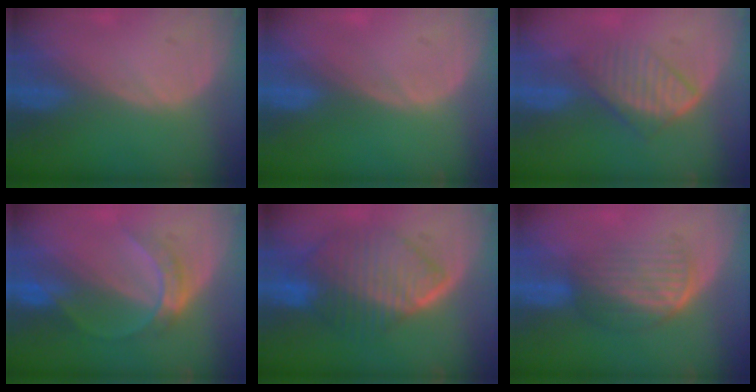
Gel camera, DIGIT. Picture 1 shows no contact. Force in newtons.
{"total": 0.0}
{"total": 5.9, "press": 5.8, "slide": 1.3}
{"total": 5.0, "press": 4.9, "slide": 1.2}
{"total": 10.3, "press": 10.2, "slide": 1.0}
{"total": 7.2, "press": 6.0, "slide": 4.0}